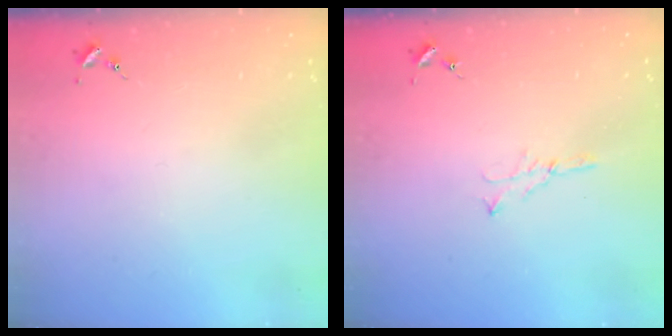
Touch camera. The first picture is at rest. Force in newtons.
{"total": 3.9, "press": 3.9, "slide": 0.4}